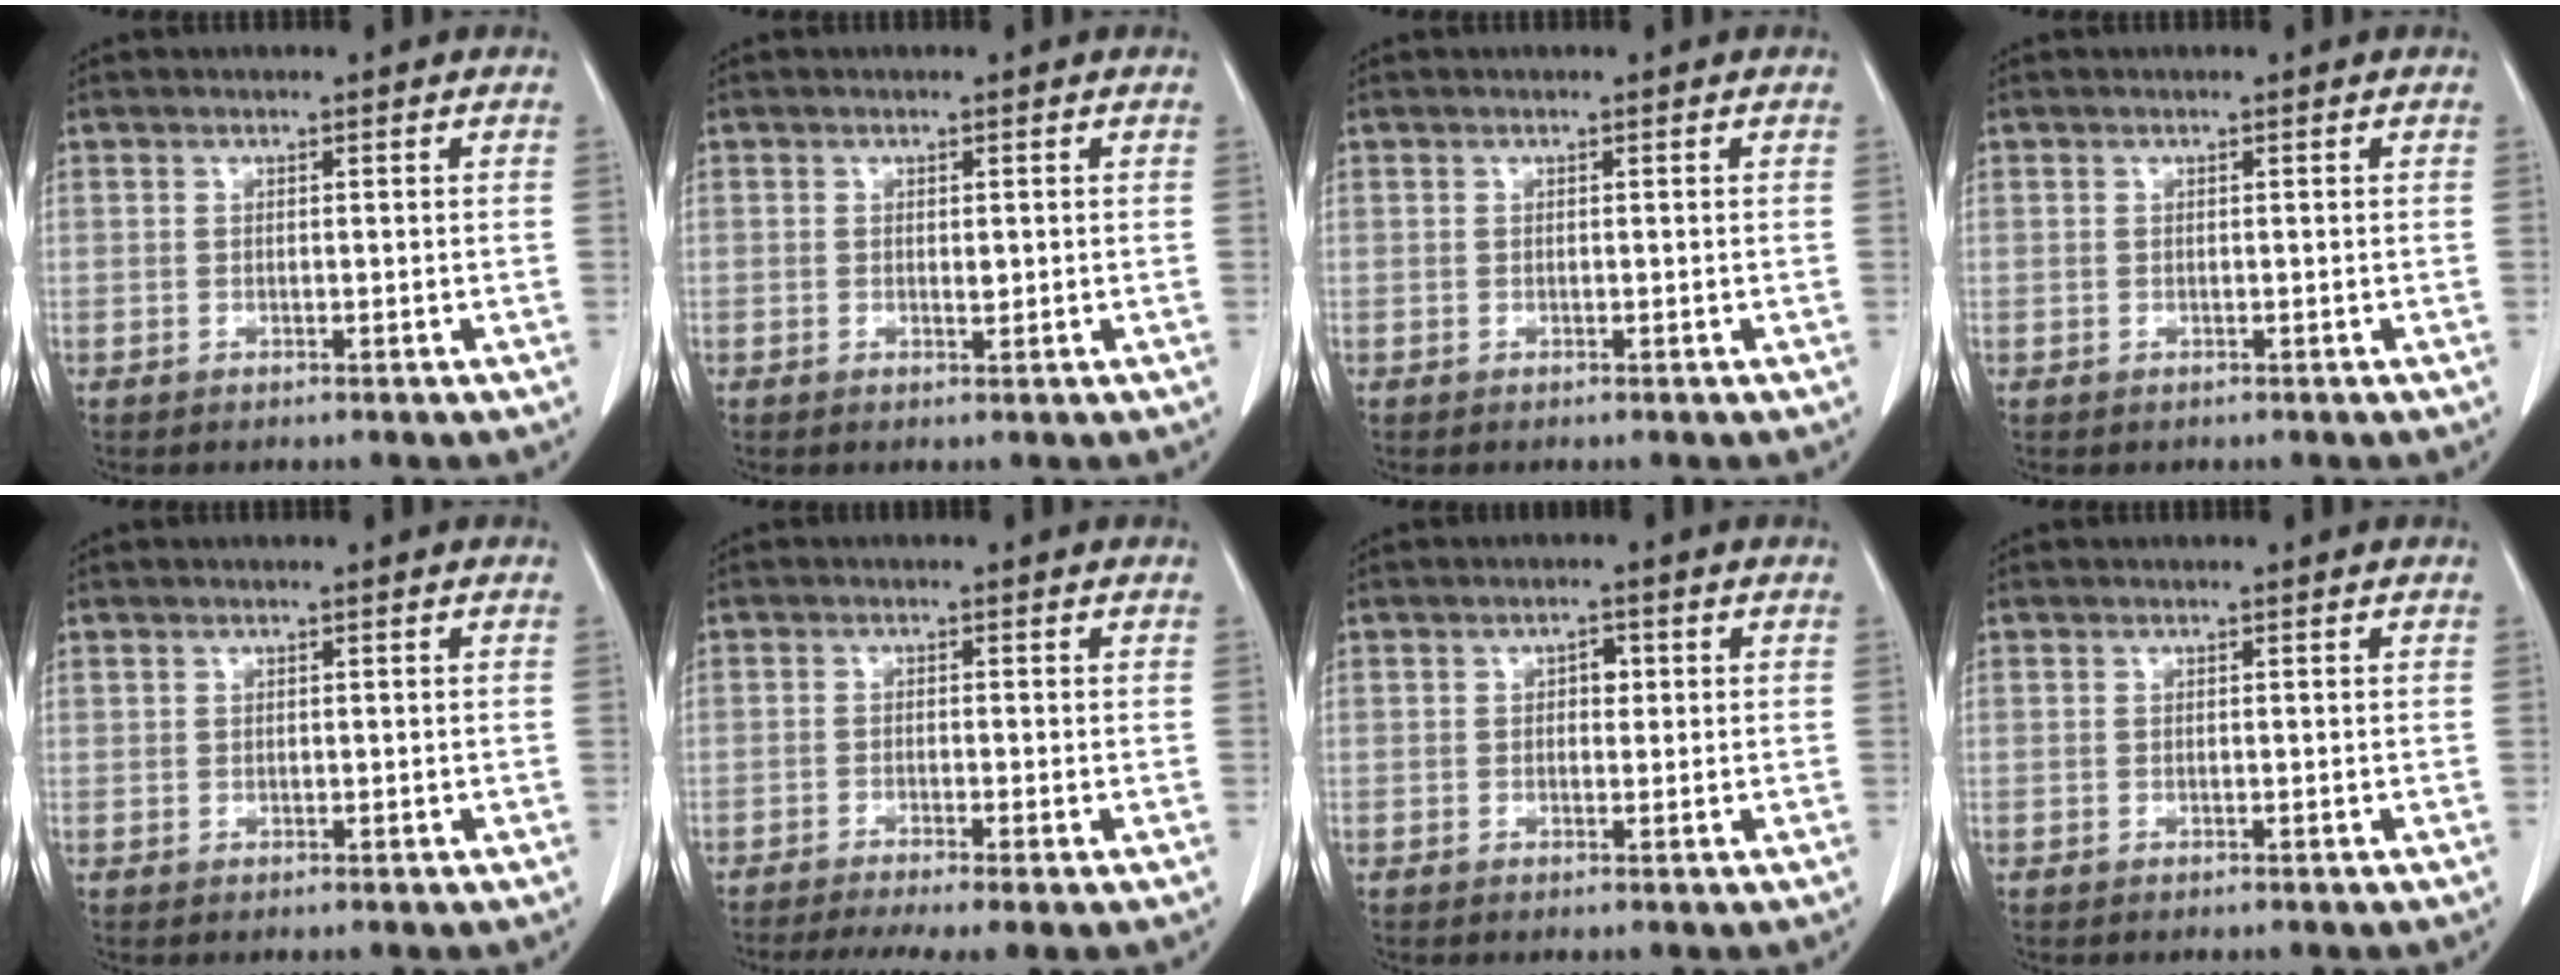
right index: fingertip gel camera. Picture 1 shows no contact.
{"total": 0.9, "force": [0.1, 0.5, 0.7], "torque": [-0.009, -0.001, 0.003]}
{"total": 0.0}
{"total": 0.6, "force": [0.1, 0.6, 0.0], "torque": [0.006, 0.004, 0.000]}
{"total": 0.7, "force": [0.4, 0.5, 0.2], "torque": [0.002, 0.000, 0.009]}
{"total": 7.6, "force": [-5.5, 0.9, 5.2], "torque": [-0.079, -0.012, -0.089]}
{"total": 2.0, "force": [0.5, 1.3, 1.5], "torque": [-0.020, 0.007, 0.006]}
{"total": 0.0}